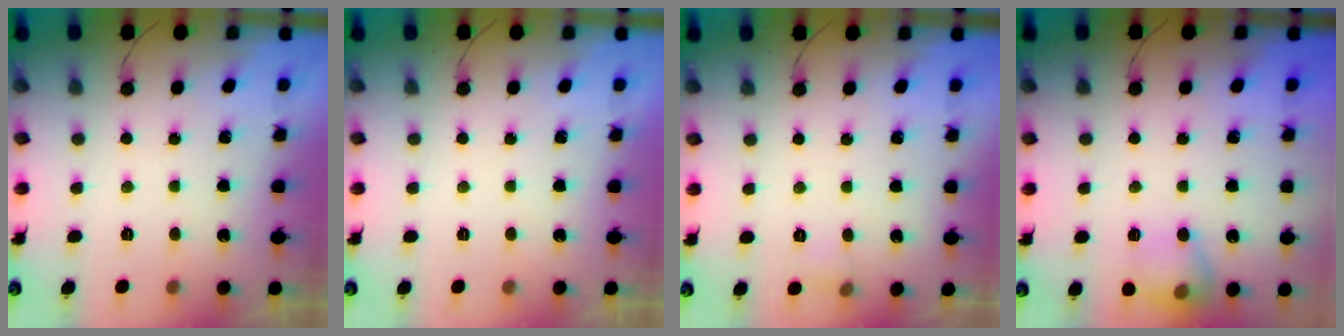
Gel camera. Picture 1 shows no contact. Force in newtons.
{"total": 0.0}
{"total": 3.9, "press": 3.7, "slide": 1.1}
{"total": 11.9, "press": 11.9, "slide": 0.8}